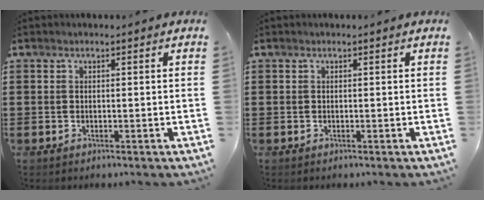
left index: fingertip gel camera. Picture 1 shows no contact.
{"total": 0.0}